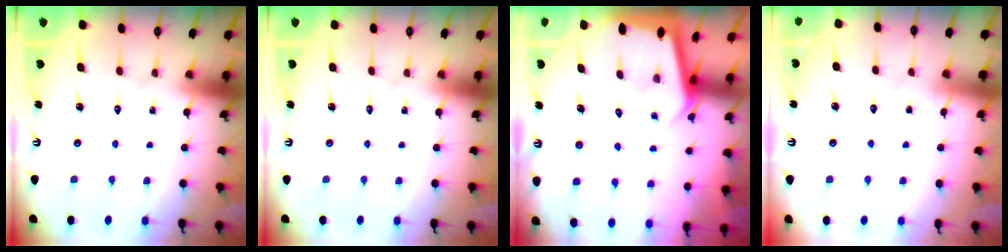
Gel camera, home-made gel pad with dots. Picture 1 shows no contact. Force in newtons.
{"total": 0.0}
{"total": 2.2, "press": 2.2, "slide": 0.1}
{"total": 3.0, "press": 3.0, "slide": 0.2}